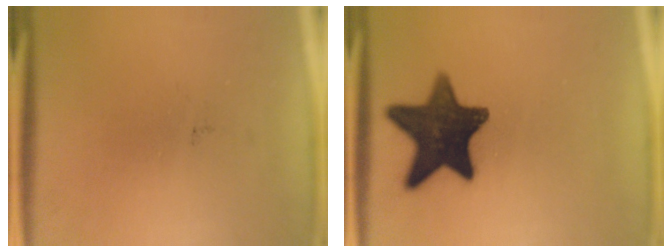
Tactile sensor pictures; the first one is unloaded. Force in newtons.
{"total": 14.8}